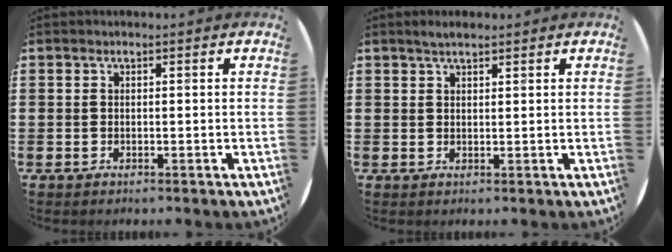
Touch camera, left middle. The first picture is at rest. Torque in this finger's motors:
{"motor_torque": [0.35, -0.17, 0.03, 0.00]}